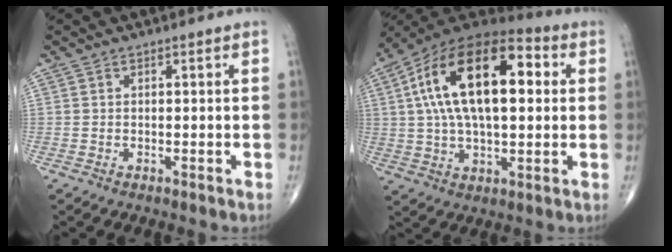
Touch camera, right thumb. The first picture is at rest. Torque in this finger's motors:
{"motor_torque": [0.80, 4.21, 2.46, 0.31, 0.54]}